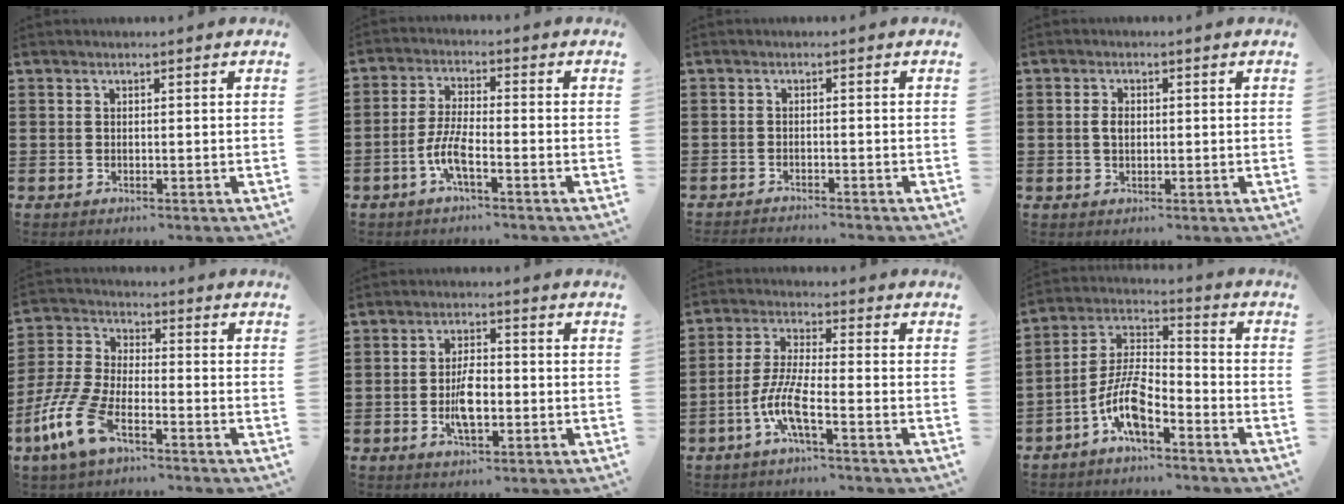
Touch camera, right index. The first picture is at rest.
{"total": 5.7, "force": [-2.6, 0.9, 4.9], "torque": [-0.125, -0.017, -0.057]}
{"total": 1.7, "force": [-1.6, -0.3, -0.1], "torque": [-0.003, -0.002, -0.034]}
{"total": 2.2, "force": [0.1, 1.4, 1.8], "torque": [-0.037, 0.007, 0.000]}
{"total": 9.4, "force": [-6.0, 3.3, 6.4], "torque": [-0.172, -0.008, -0.124]}
{"total": 5.6, "force": [-1.0, 2.4, 4.9], "torque": [-0.106, -0.001, -0.023]}
{"total": 7.5, "force": [-3.5, 1.1, 6.5], "torque": [-0.156, -0.018, -0.074]}
{"total": 8.6, "force": [-5.1, 2.7, 6.3], "torque": [-0.155, -0.011, -0.102]}